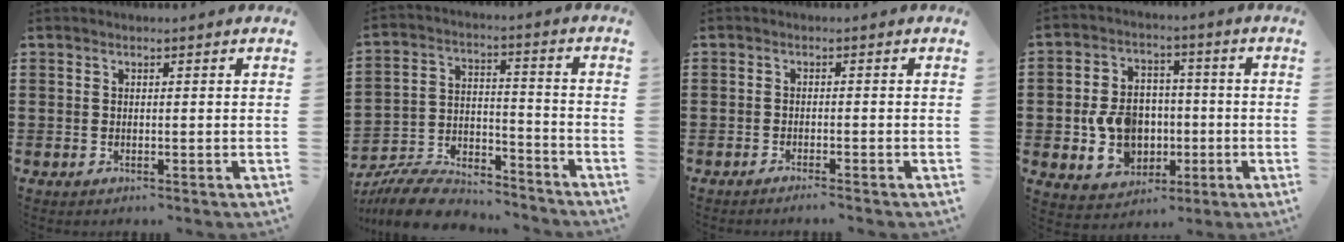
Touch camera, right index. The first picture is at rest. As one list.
[{"total": 8.4, "force": [-7.9, 2.0, 2.3], "torque": [-0.043, 0.021, -0.153]}, {"total": 1.3, "force": [-1.2, -0.2, 0.3], "torque": [-0.006, 0.001, -0.024]}, {"total": 9.0, "force": [-1.2, 7.4, 5.0], "torque": [-0.116, 0.018, -0.021]}]